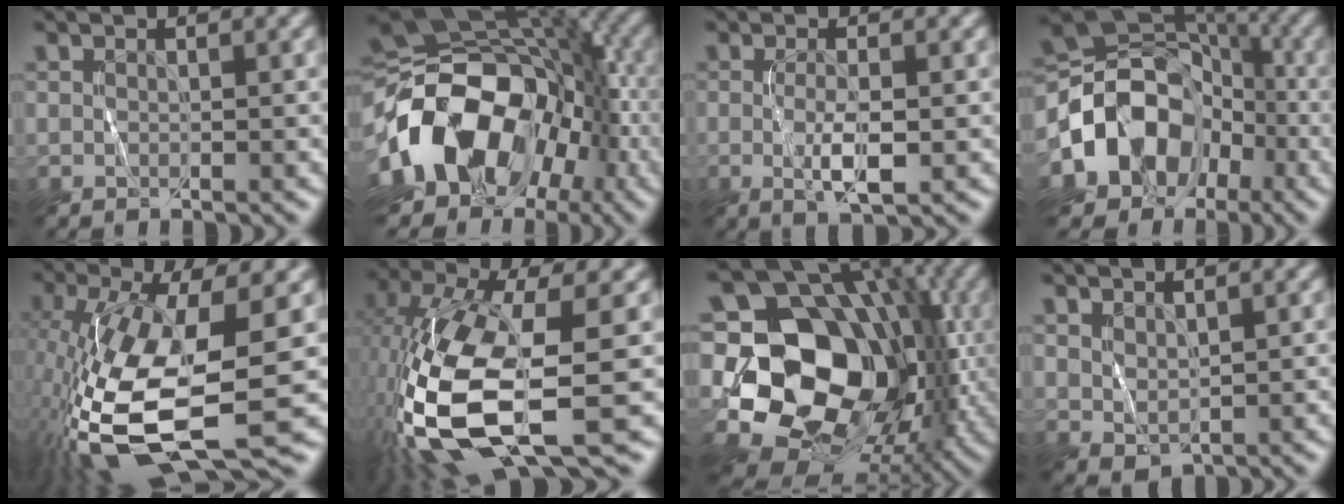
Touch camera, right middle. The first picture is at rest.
{"total": 16.2, "force": [-5.4, 11.2, 10.4], "torque": [-0.179, -0.008, -0.102]}
{"total": 3.0, "force": [-0.4, 0.7, 2.9], "torque": [-0.060, -0.008, -0.005]}
{"total": 10.0, "force": [-3.6, 7.9, 5.1], "torque": [-0.074, 0.007, -0.075]}
{"total": 14.3, "force": [-3.8, 5.3, 12.7], "torque": [-0.268, -0.031, -0.055]}
{"total": 13.6, "force": [-3.9, 5.1, 12.0], "torque": [-0.272, -0.021, -0.070]}
{"total": 16.8, "force": [-1.2, 13.3, 10.2], "torque": [-0.161, -0.018, -0.014]}
{"total": 1.6, "force": [0.9, 0.9, 0.9], "torque": [-0.022, -0.004, 0.025]}